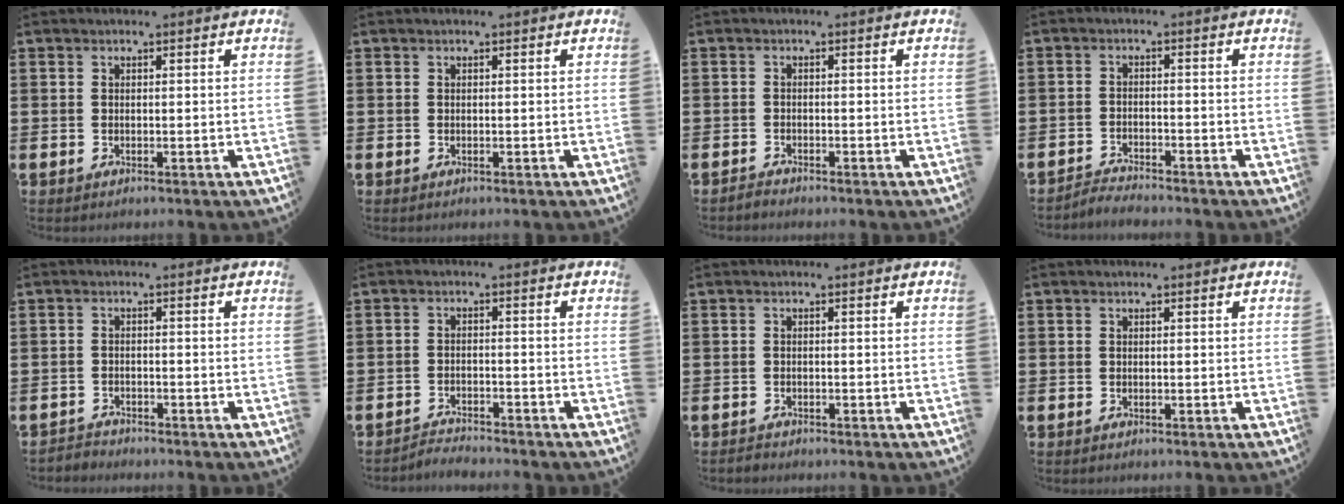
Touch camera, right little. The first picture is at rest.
{"total": 0.0}
{"total": 0.9, "force": [-0.9, 0.0, 0.0], "torque": [-0.002, -0.002, -0.018]}
{"total": 2.1, "force": [-2.1, 0.0, -0.1], "torque": [-0.003, 0.004, -0.045]}
{"total": 1.4, "force": [-1.4, 0.1, -0.2], "torque": [0.001, 0.003, -0.031]}
{"total": 2.2, "force": [-2.2, 0.0, -0.3], "torque": [-0.002, 0.003, -0.049]}
{"total": 0.6, "force": [-0.6, 0.2, 0.0], "torque": [-0.002, -0.001, -0.013]}
{"total": 0.0}